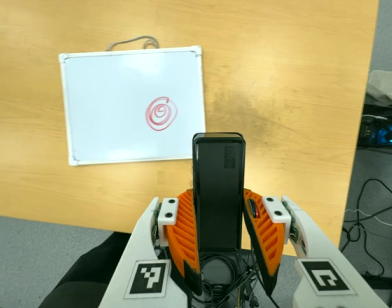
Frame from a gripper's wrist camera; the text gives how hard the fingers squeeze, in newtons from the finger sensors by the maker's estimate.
{"total": 3.2, "left": 1.7, "right": 4.6}